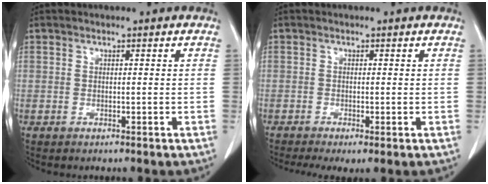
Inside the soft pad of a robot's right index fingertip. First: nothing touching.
{"total": 4.2, "force": [-2.3, 1.3, 3.2], "torque": [-0.055, -0.013, -0.041]}